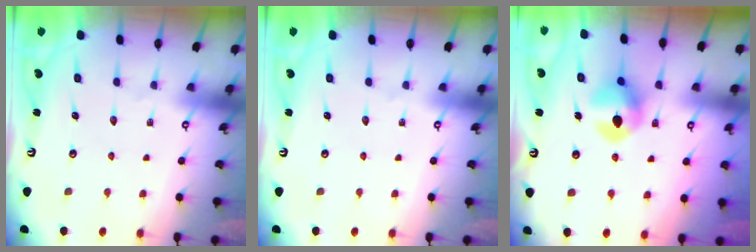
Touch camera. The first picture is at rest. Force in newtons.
{"total": 0.0}
{"total": 9.5, "press": 9.5, "slide": 0.2}